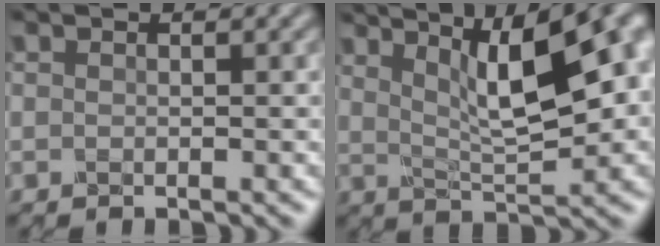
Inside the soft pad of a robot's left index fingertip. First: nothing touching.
{"total": 10.3, "force": [4.1, 3.2, 8.9], "torque": [-0.114, 0.022, 0.062]}